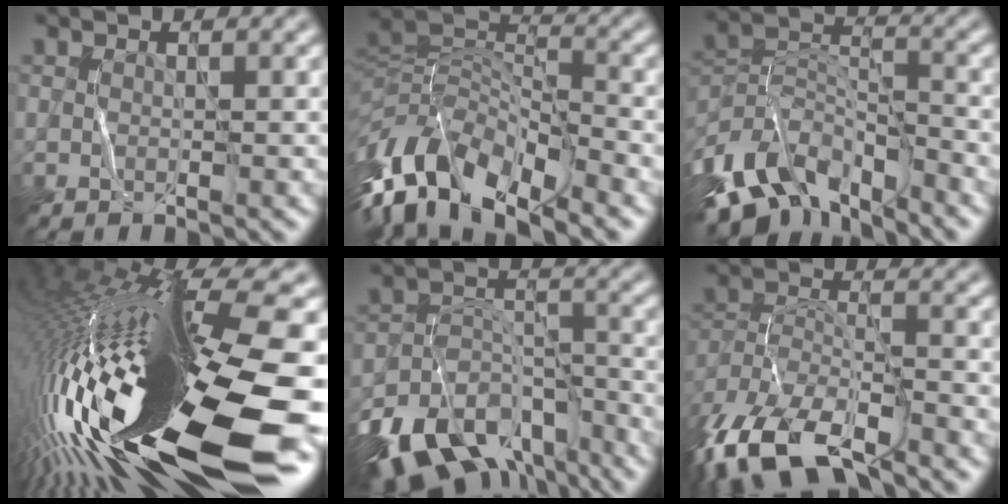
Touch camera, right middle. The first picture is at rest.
{"total": 10.5, "force": [-6.7, 4.8, 6.6], "torque": [-0.126, 0.000, -0.129]}
{"total": 9.9, "force": [-6.9, 4.6, 5.4], "torque": [-0.112, -0.006, -0.128]}
{"total": 19.8, "force": [-4.4, 4.2, 18.8], "torque": [-0.351, -0.028, -0.058]}
{"total": 11.8, "force": [-9.3, 5.5, 4.8], "torque": [-0.098, -0.005, -0.148]}
{"total": 12.2, "force": [-9.8, 4.0, 6.0], "torque": [-0.133, -0.025, -0.156]}